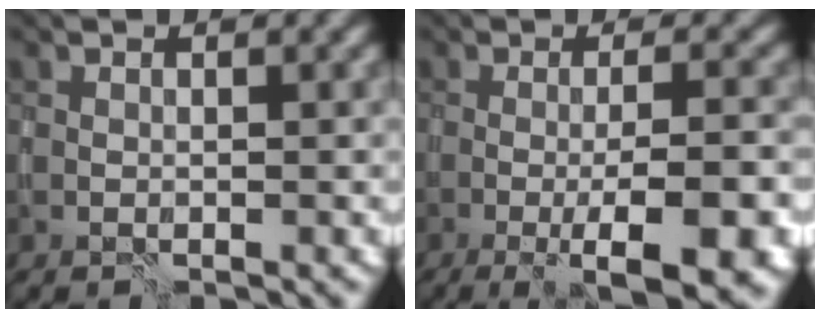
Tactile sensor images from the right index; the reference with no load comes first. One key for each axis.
{"total": 7.5, "fx": -2.8, "fy": 1.7, "fz": 6.8, "tx": -0.084, "ty": -0.007, "tz": -0.039}